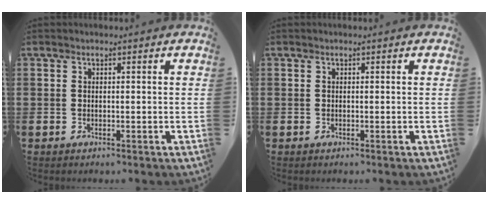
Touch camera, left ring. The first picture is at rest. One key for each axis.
{"total": 0.0}